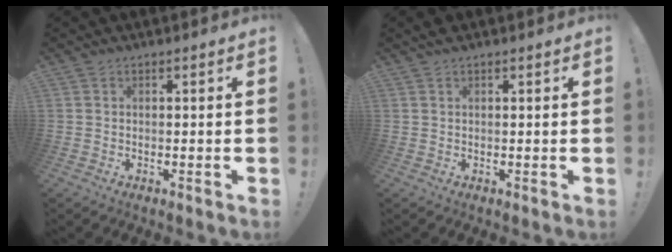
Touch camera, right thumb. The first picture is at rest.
{"total": 1.1, "force": [1.0, 0.3, 0.2], "torque": [0.002, 0.001, 0.017]}